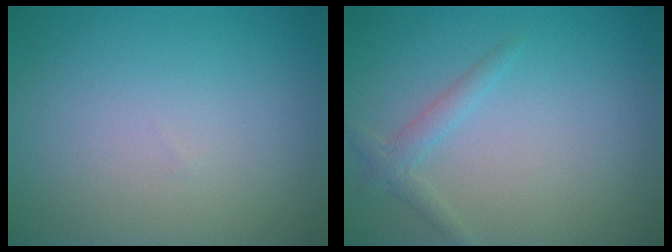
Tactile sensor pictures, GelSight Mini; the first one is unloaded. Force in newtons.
{"total": 1.5, "press": 1.5, "slide": 0.1}